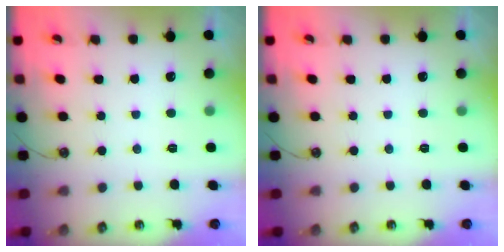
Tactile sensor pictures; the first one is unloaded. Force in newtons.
{"total": 0.0}